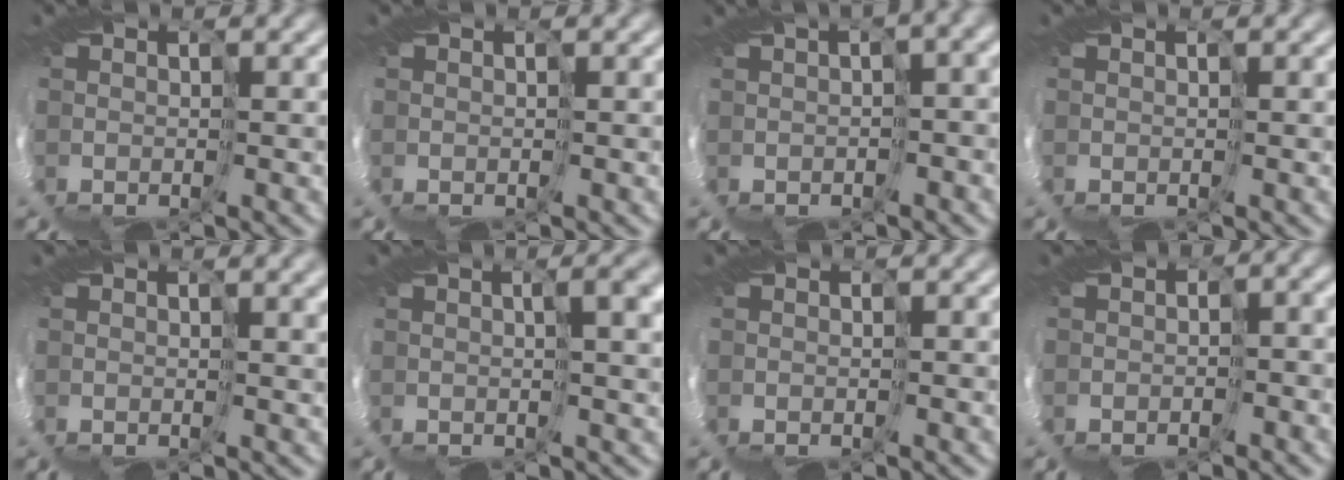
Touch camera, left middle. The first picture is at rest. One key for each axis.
{"total": 0.0}
{"total": 4.9, "fx": -0.2, "fy": 1.2, "fz": 4.7, "tx": -0.060, "ty": 0.001, "tz": 0.015}
{"total": 0.0}
{"total": 2.5, "fx": 1.6, "fy": 0.4, "fz": 1.9, "tx": -0.027, "ty": 0.006, "tz": 0.024}
{"total": 5.0, "fx": 2.6, "fy": 0.8, "fz": 4.2, "tx": -0.056, "ty": 0.016, "tz": 0.038}
{"total": 0.8, "fx": -0.5, "fy": 0.4, "fz": 0.5, "tx": -0.008, "ty": -0.002, "tz": -0.005}
{"total": 3.4, "fx": -1.8, "fy": 1.8, "fz": 2.2, "tx": -0.028, "ty": 0.006, "tz": -0.009}